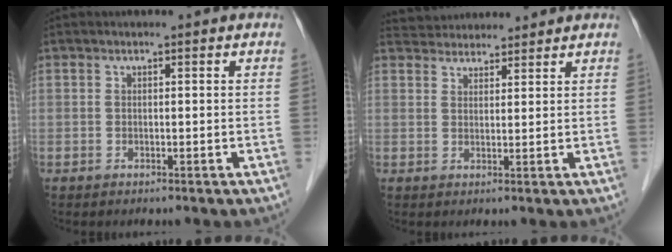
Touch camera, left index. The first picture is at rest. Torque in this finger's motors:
{"motor_torque": [-0.66, -0.85, 0.10, 0.02]}